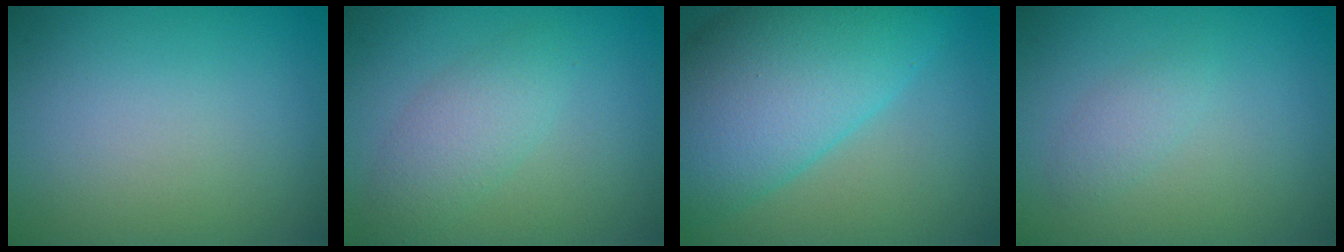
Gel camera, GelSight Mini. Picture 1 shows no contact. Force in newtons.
{"total": 2.8, "press": 2.8, "slide": 0.2}
{"total": 11.5, "press": 11.5, "slide": 0.4}
{"total": 1.3, "press": 1.3, "slide": 0.1}